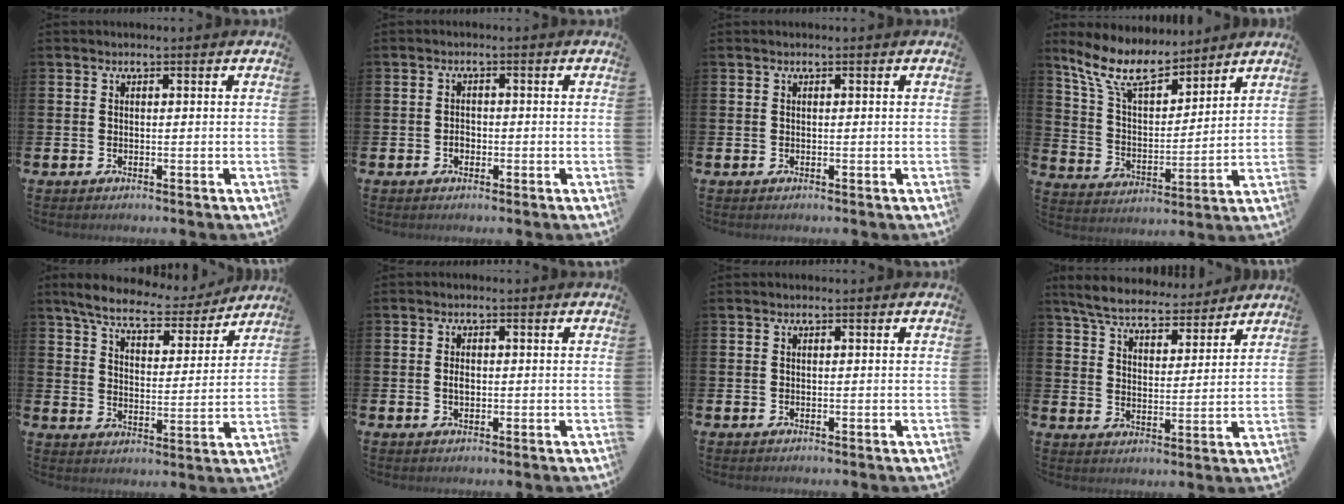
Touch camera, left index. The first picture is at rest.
{"total": 1.3, "force": [-1.0, 0.9, 0.2], "torque": [-0.001, 0.002, -0.021]}
{"total": 0.0}
{"total": 9.3, "force": [7.8, 3.0, 3.9], "torque": [-0.111, -0.037, 0.143]}
{"total": 6.8, "force": [6.4, 1.4, 2.0], "torque": [-0.064, -0.046, 0.108]}
{"total": 1.6, "force": [0.0, 1.0, 1.2], "torque": [-0.010, -0.001, -0.004]}
{"total": 0.0}
{"total": 5.9, "force": [5.7, 1.3, 1.0], "torque": [-0.048, -0.033, 0.100]}